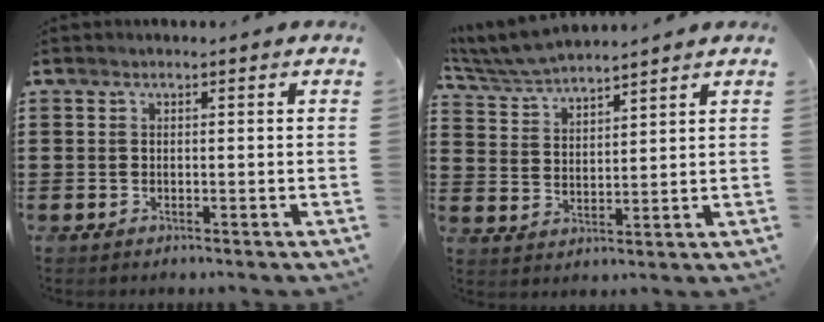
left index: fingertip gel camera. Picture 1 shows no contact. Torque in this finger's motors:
{"motor_torque": [0.07, 0.07, 0.20, 0.14]}